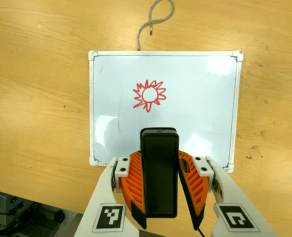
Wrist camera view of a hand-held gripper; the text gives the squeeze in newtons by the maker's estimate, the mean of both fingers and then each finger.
{"total": 6.9, "left": 5.6, "right": 8.2}